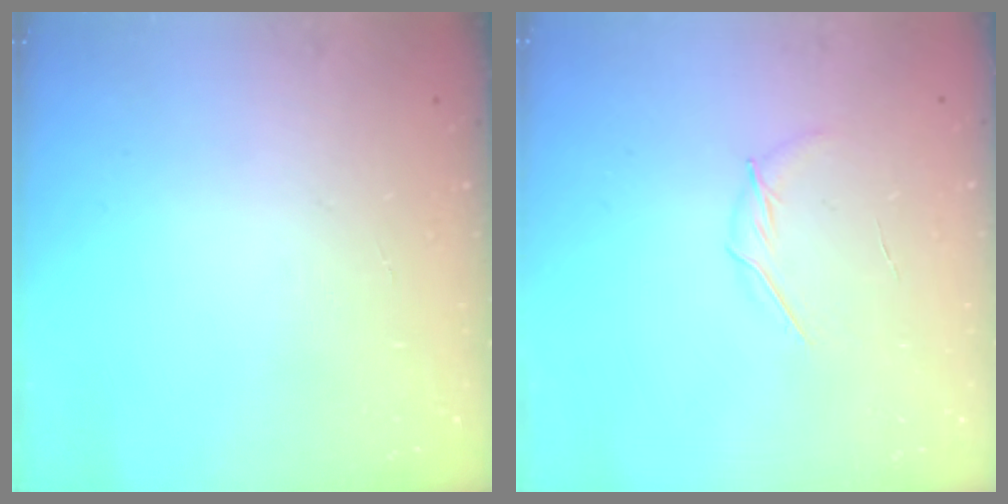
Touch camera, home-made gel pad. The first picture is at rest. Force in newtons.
{"total": 4.7, "press": 4.6, "slide": 1.2}